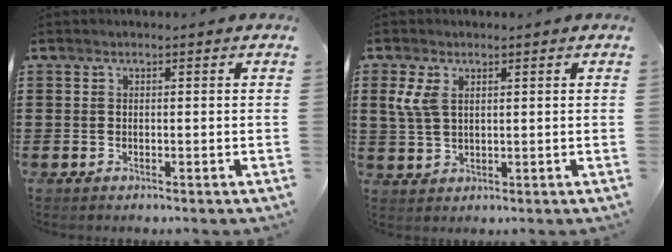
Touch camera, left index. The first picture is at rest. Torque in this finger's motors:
{"motor_torque": [0.24, 0.26, 0.36, 0.04]}